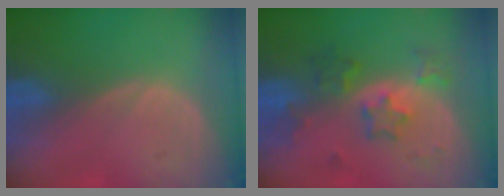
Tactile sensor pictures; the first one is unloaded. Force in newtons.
{"total": 6.0, "press": 5.8, "slide": 1.6}